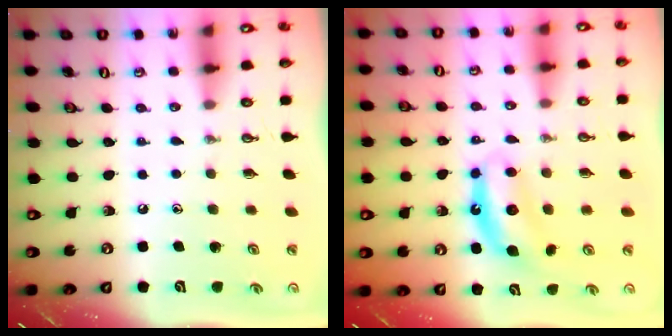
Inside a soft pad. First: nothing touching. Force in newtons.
{"total": 7.4, "press": 7.4, "slide": 0.2}